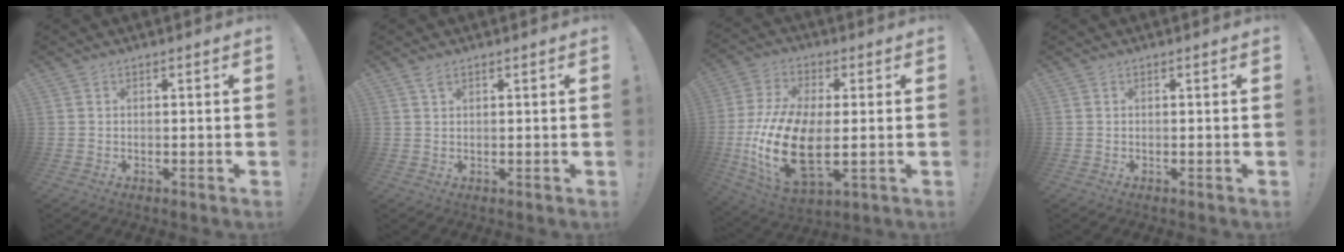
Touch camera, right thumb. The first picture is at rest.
{"total": 1.6, "force": [1.0, 0.6, 1.1], "torque": [-0.015, 0.000, 0.016]}
{"total": 21.0, "force": [-2.3, 11.3, 17.6], "torque": [-0.360, 0.001, -0.027]}
{"total": 0.0}